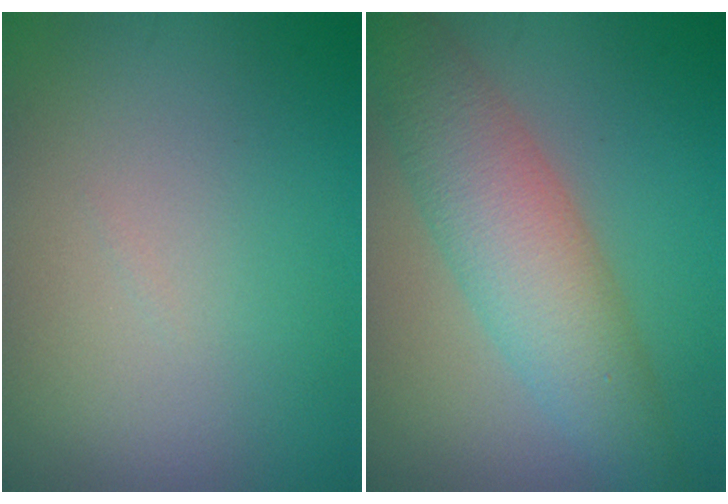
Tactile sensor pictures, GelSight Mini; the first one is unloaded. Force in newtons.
{"total": 6.2, "press": 6.2, "slide": 0.1}